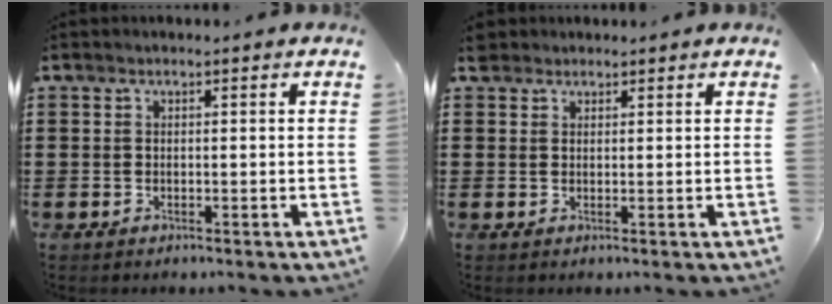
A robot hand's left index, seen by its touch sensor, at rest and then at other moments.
{"total": 1.7, "force": [1.5, 0.8, 0.1], "torque": [-0.007, 0.006, 0.030]}